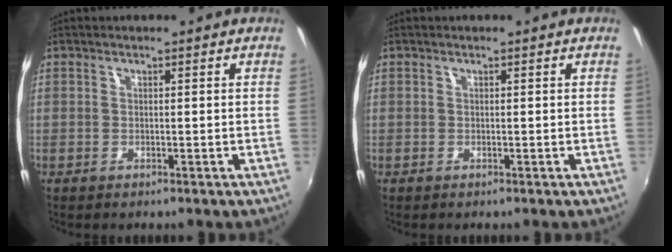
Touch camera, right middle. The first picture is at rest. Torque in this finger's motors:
{"motor_torque": [0.00, 0.00, 0.00, 0.00]}